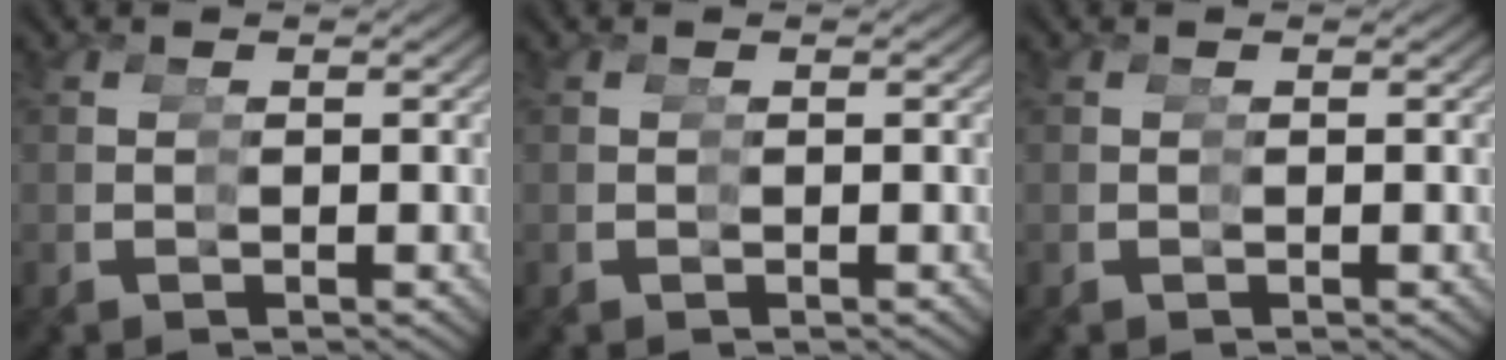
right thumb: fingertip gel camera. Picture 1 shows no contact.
{"total": 0.0}
{"total": 0.0}